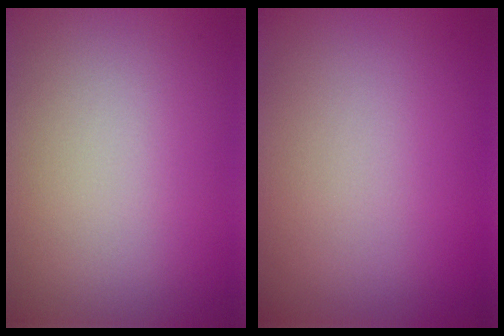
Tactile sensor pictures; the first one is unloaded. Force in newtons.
{"total": 0.0}